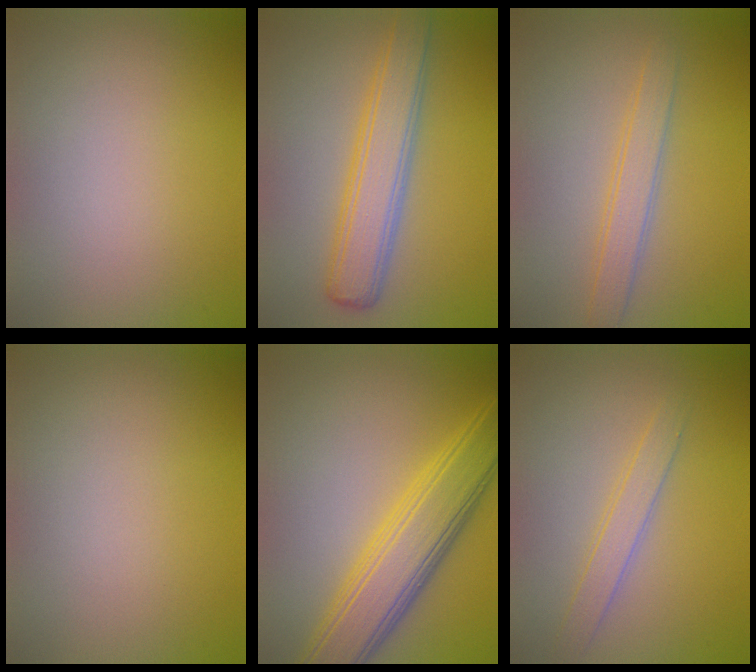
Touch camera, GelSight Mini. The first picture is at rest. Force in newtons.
{"total": 4.9, "press": 4.9, "slide": 0.2}
{"total": 2.5, "press": 2.5, "slide": 0.0}
{"total": 0.0}
{"total": 7.0, "press": 7.0, "slide": 0.1}
{"total": 2.0, "press": 2.0, "slide": 0.1}